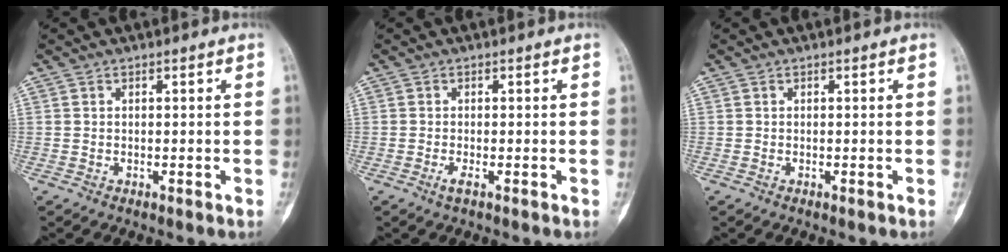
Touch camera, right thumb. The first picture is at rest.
{"total": 1.2, "force": [-0.6, 0.1, 1.0], "torque": [-0.029, -0.004, -0.015]}
{"total": 0.0}